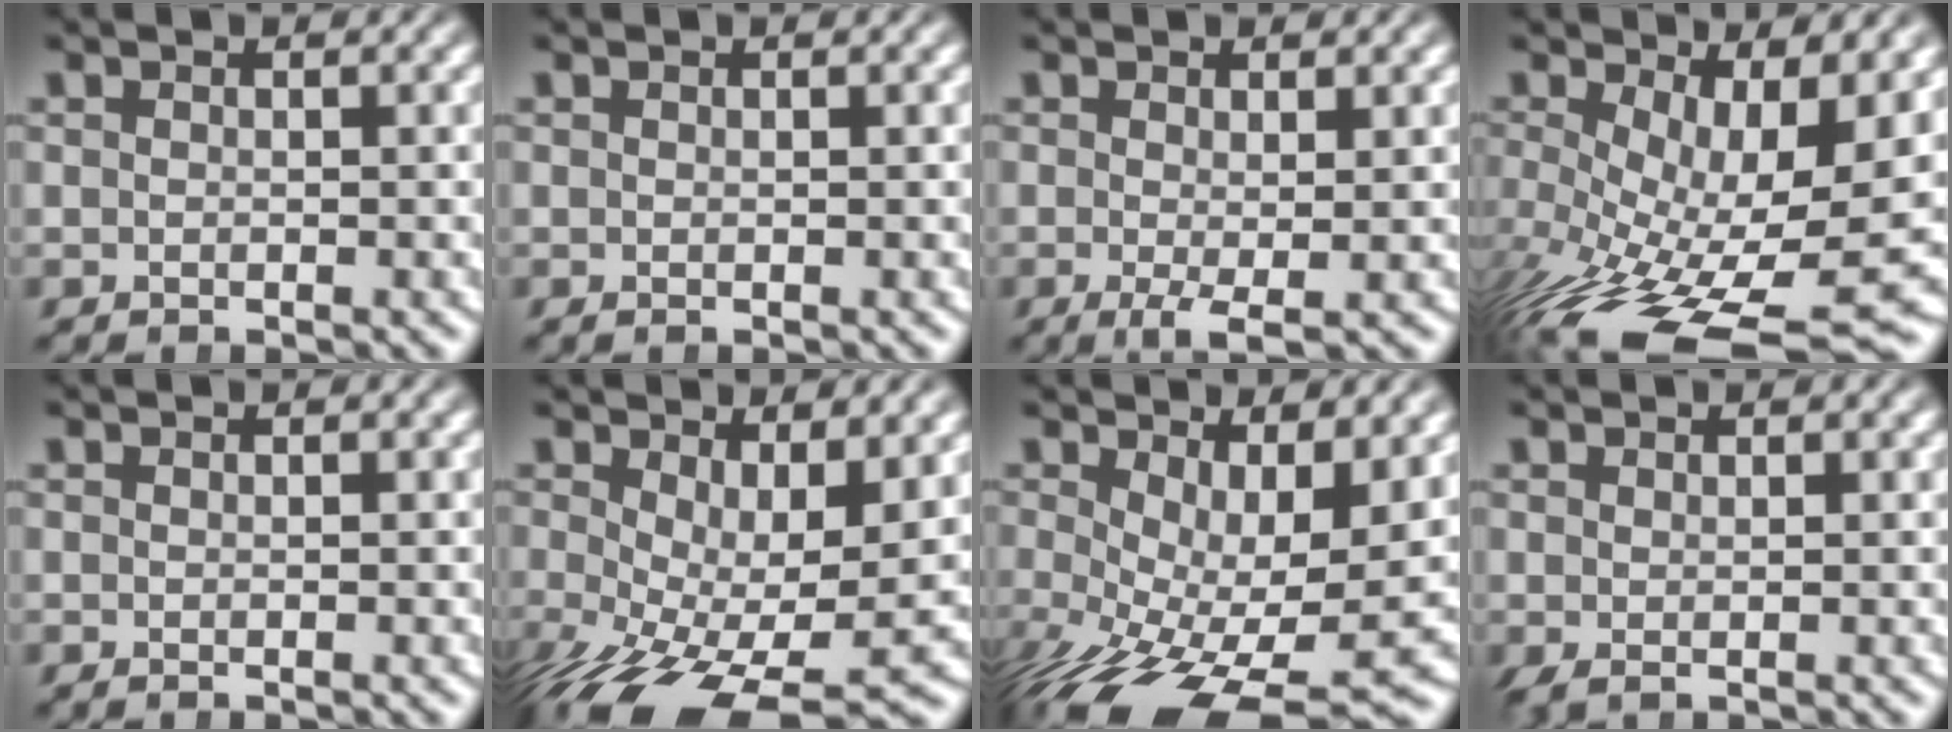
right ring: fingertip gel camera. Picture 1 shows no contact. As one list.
[{"total": 0.0}, {"total": 2.3, "force": [-1.1, 0.6, 2.0], "torque": [-0.042, -0.024, -0.007]}, {"total": 12.6, "force": [-5.0, 6.2, 9.8], "torque": [-0.178, -0.073, -0.038]}, {"total": 0.0}, {"total": 7.1, "force": [-3.1, 3.2, 5.5], "torque": [-0.114, -0.060, -0.019]}, {"total": 9.9, "force": [-4.3, 4.8, 7.4], "torque": [-0.146, -0.071, -0.030]}, {"total": 0.7, "force": [0.3, -0.3, 0.6], "torque": [-0.011, -0.008, 0.014]}]